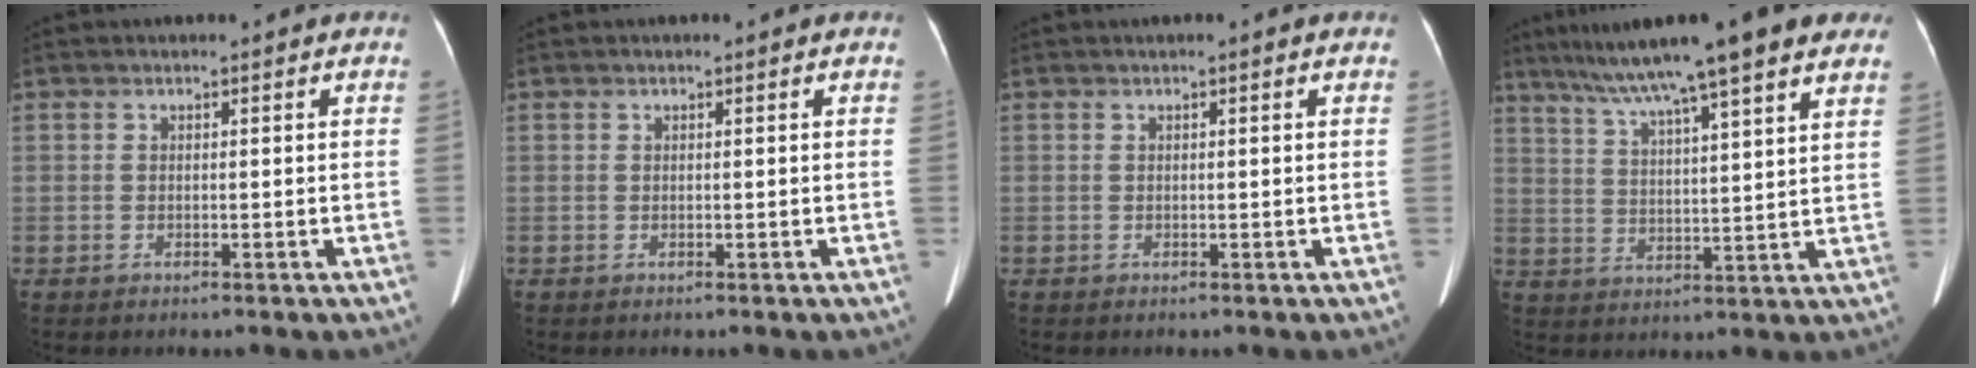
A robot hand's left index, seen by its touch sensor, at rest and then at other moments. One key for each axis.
{"total": 0.0}
{"total": 0.8, "fx": 0.6, "fy": 0.2, "fz": 0.5, "tx": -0.011, "ty": 0.017, "tz": 0.009}
{"total": 19.4, "fx": 14.6, "fy": 1.3, "fz": 12.6, "tx": -0.203, "ty": 0.039, "tz": 0.210}